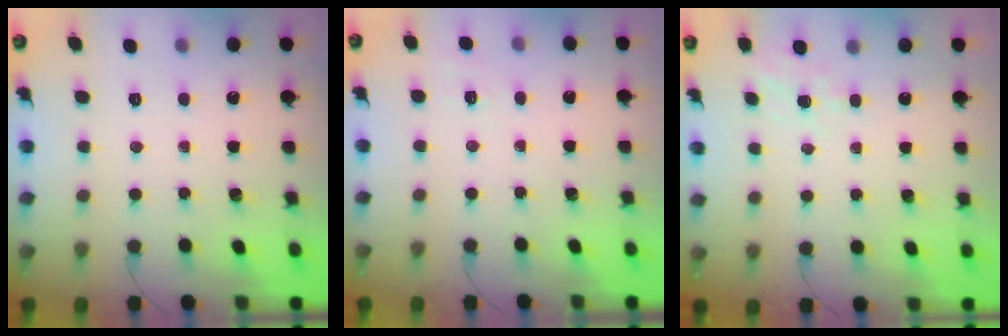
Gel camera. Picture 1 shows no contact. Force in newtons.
{"total": 3.4, "press": 2.8, "slide": 1.9}
{"total": 5.1, "press": 4.8, "slide": 1.6}